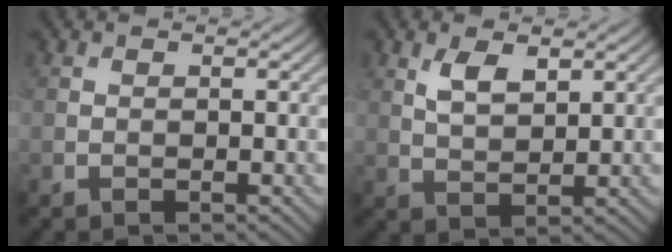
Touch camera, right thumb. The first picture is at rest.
{"total": 3.7, "force": [1.9, 1.6, 2.8], "torque": [-0.062, -0.004, 0.041]}